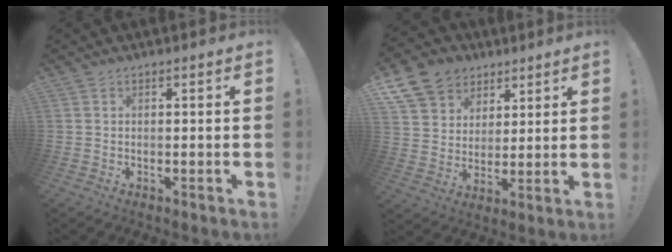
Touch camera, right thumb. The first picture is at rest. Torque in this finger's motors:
{"motor_torque": [0.06, 0.06, 0.23, 0.21, 0.10]}